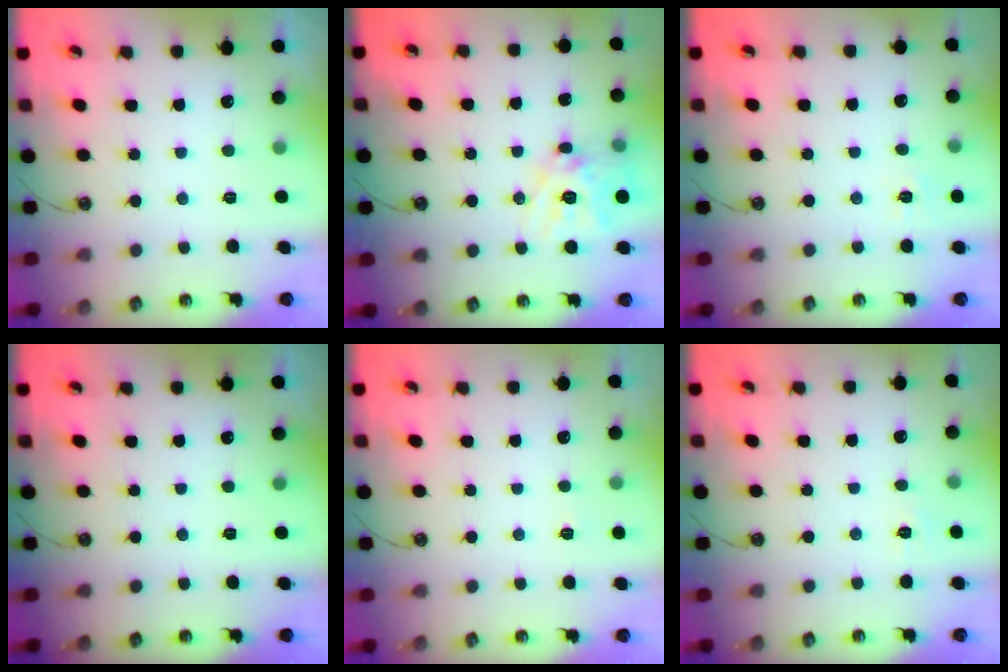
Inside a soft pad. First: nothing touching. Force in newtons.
{"total": 14.9, "press": 14.8, "slide": 1.3}
{"total": 4.1, "press": 4.0, "slide": 0.6}
{"total": 0.0}
{"total": 2.4, "press": 2.4, "slide": 0.4}
{"total": 3.5, "press": 3.5, "slide": 0.5}